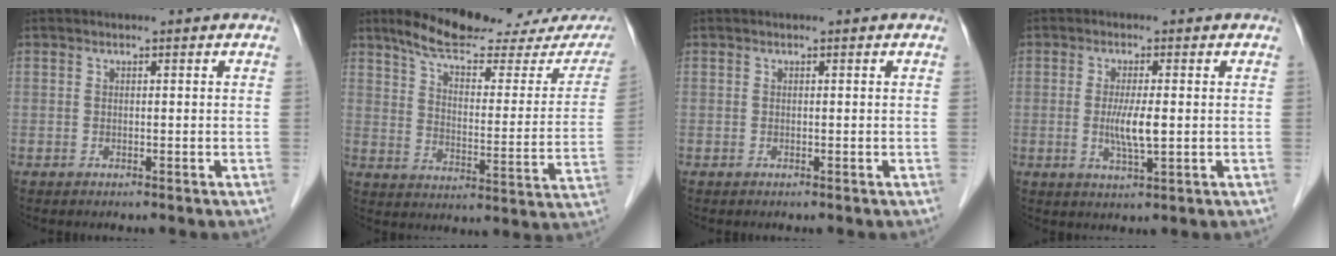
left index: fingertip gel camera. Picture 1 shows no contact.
{"total": 22.0, "force": [19.1, 4.8, 9.8], "torque": [-0.131, -0.019, 0.247]}
{"total": 0.0}
{"total": 4.4, "force": [-0.2, 0.5, 4.4], "torque": [-0.089, -0.008, -0.002]}